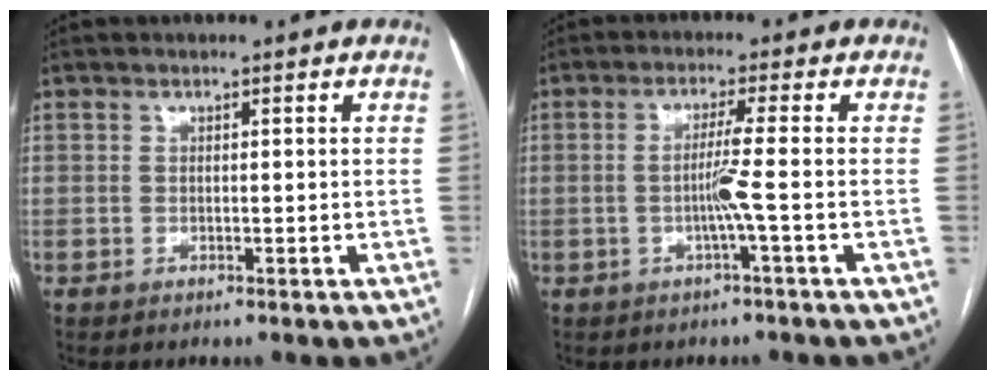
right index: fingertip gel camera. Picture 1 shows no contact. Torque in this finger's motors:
{"motor_torque": [0.48, 0.02, 0.10, 0.06]}